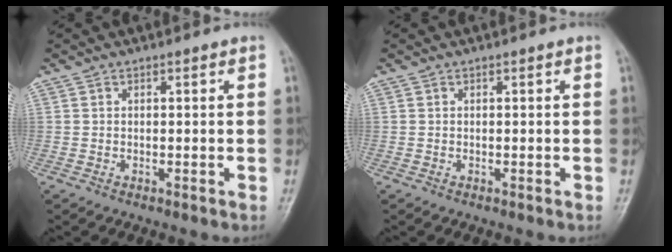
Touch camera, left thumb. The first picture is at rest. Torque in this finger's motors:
{"motor_torque": [0.00, 0.00, 0.00, 0.00, 0.00]}